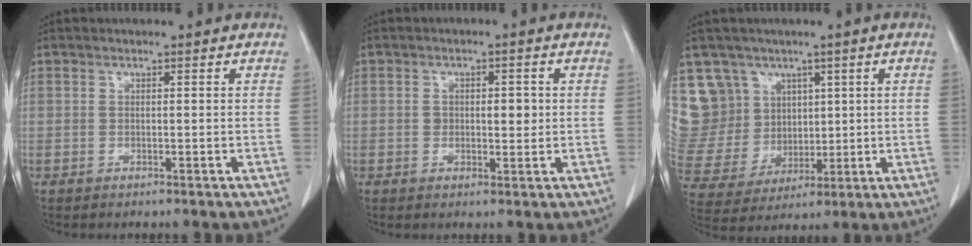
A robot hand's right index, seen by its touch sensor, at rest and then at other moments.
{"total": 3.6, "force": [0.3, 2.1, 2.9], "torque": [-0.042, 0.005, 0.008]}
{"total": 10.7, "force": [6.1, 8.8, 1.0], "torque": [-0.043, 0.047, 0.139]}